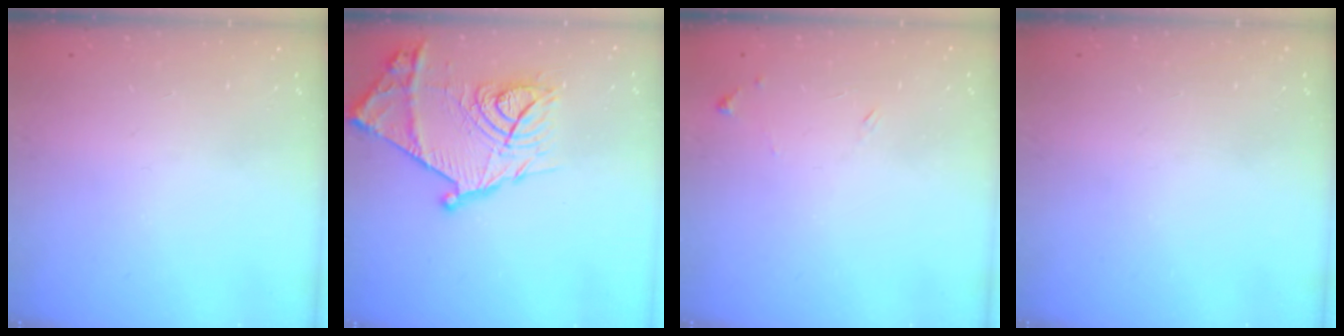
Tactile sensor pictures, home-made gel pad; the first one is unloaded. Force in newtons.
{"total": 23.5, "press": 23.5, "slide": 1.5}
{"total": 5.5, "press": 5.4, "slide": 0.4}
{"total": 0.0}